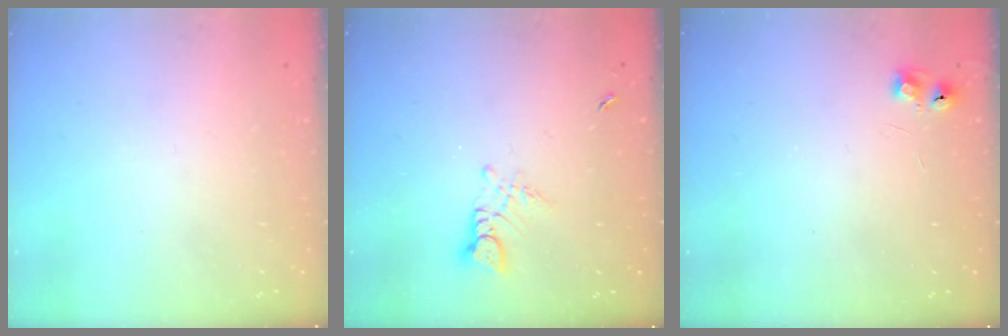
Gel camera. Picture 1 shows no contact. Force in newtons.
{"total": 3.0, "press": 3.0, "slide": 0.2}
{"total": 6.2, "press": 6.1, "slide": 1.0}